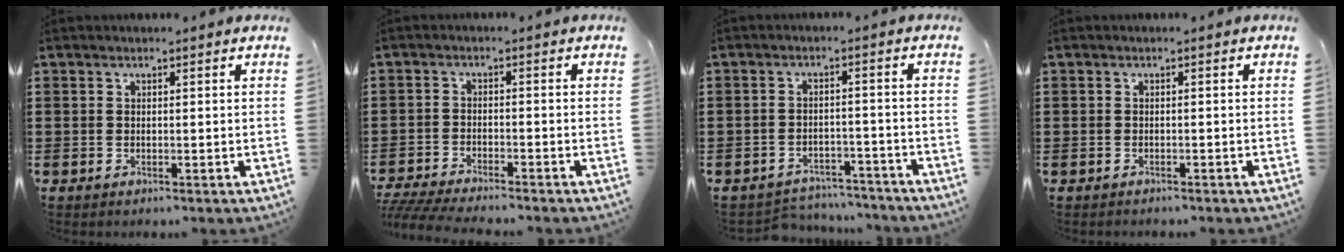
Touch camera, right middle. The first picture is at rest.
{"total": 3.8, "force": [-3.7, 0.0, 1.0], "torque": [-0.032, -0.010, -0.079]}
{"total": 3.5, "force": [-3.5, 0.6, -0.1], "torque": [-0.005, 0.002, -0.075]}
{"total": 0.7, "force": [-0.6, 0.4, -0.2], "torque": [0.003, 0.005, -0.015]}